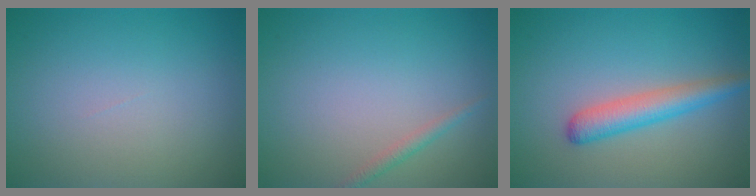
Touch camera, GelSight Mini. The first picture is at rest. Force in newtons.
{"total": 1.0, "press": 1.0, "slide": 0.0}
{"total": 3.4, "press": 3.4, "slide": 0.1}